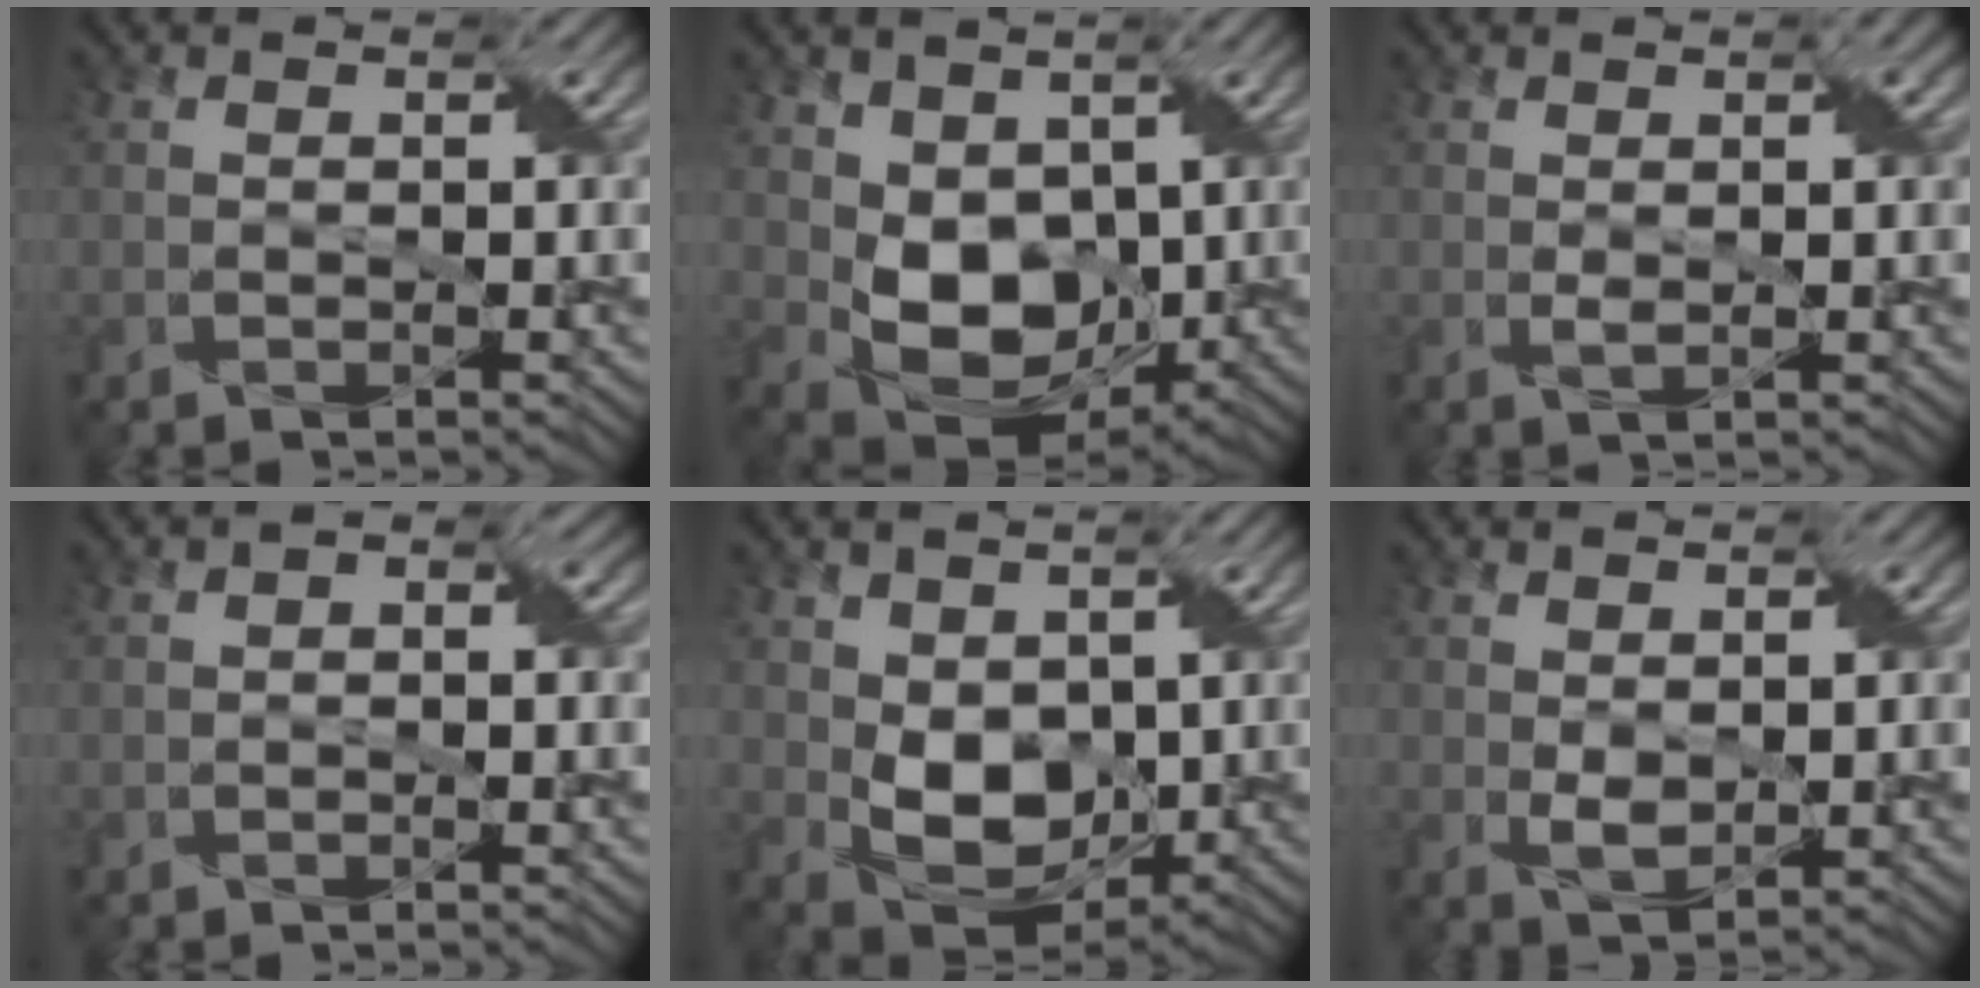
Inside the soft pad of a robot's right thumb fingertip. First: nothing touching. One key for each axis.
{"total": 8.6, "fx": 1.1, "fy": 6.4, "fz": 5.7, "tx": -0.128, "ty": -0.019, "tz": 0.023}
{"total": 2.2, "fx": 0.7, "fy": 0.6, "fz": 2.0, "tx": -0.040, "ty": 0.002, "tz": 0.013}
{"total": 1.3, "fx": -0.2, "fy": 0.8, "fz": 1.0, "tx": -0.014, "ty": 0.003, "tz": -0.006}
{"total": 7.4, "fx": 0.7, "fy": 5.4, "fz": 5.0, "tx": -0.111, "ty": -0.013, "tz": 0.017}
{"total": 2.7, "fx": 0.6, "fy": 1.8, "fz": 2.0, "tx": -0.045, "ty": -0.003, "tz": 0.016}